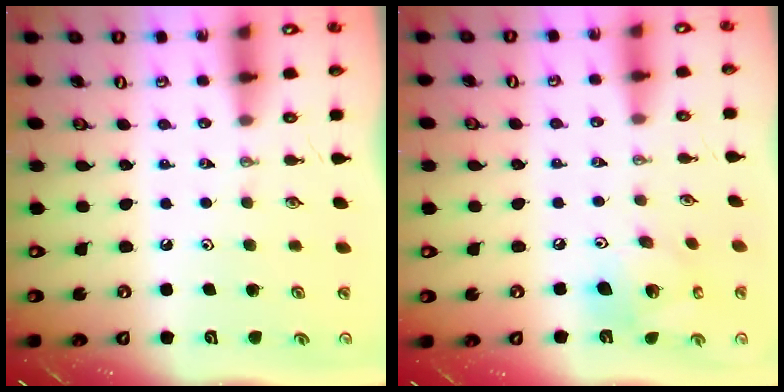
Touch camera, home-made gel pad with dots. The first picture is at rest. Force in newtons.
{"total": 15.1, "press": 14.8, "slide": 2.8}